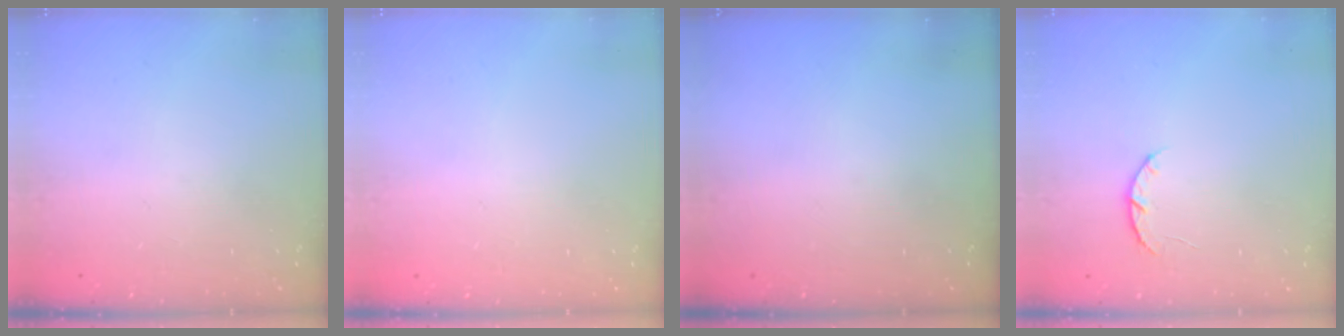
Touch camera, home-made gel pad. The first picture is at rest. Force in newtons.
{"total": 2.6, "press": 2.6, "slide": 0.2}
{"total": 0.0}
{"total": 3.4, "press": 3.4, "slide": 0.6}